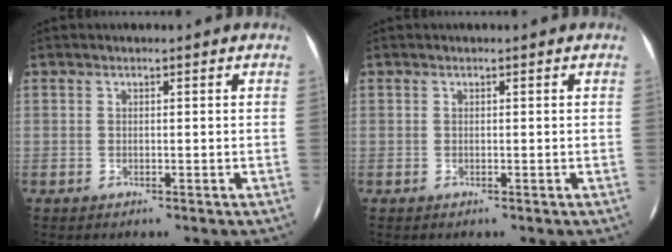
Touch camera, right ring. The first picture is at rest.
{"total": 0.0}